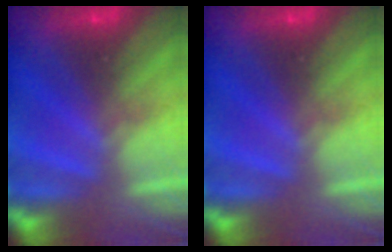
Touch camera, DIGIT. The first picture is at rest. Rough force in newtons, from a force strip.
{"total": 0.0}